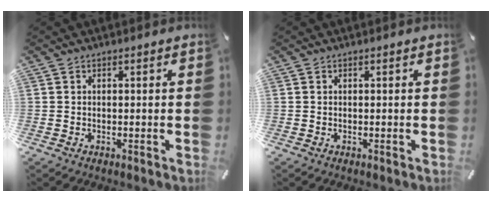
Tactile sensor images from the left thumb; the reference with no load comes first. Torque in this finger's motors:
{"motor_torque": [0.08, -0.01, -0.11, 0.00, 0.03]}